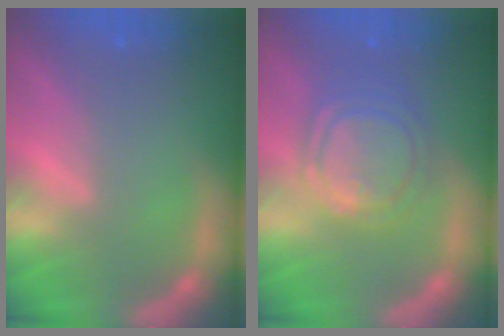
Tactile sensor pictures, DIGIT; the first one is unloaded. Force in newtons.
{"total": 7.0}